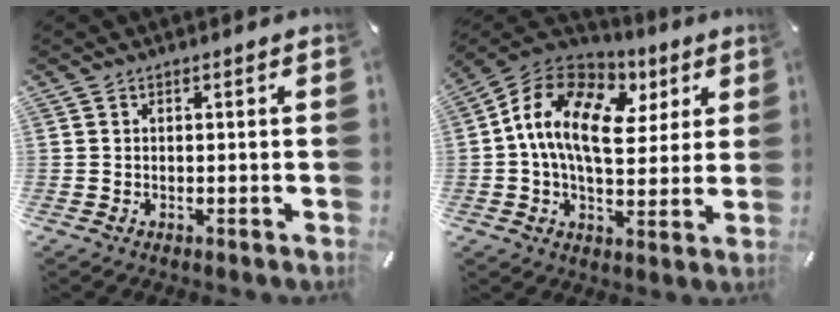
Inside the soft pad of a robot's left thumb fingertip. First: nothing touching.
{"total": 16.1, "force": [4.1, 10.3, 11.7], "torque": [-0.243, -0.015, 0.067]}